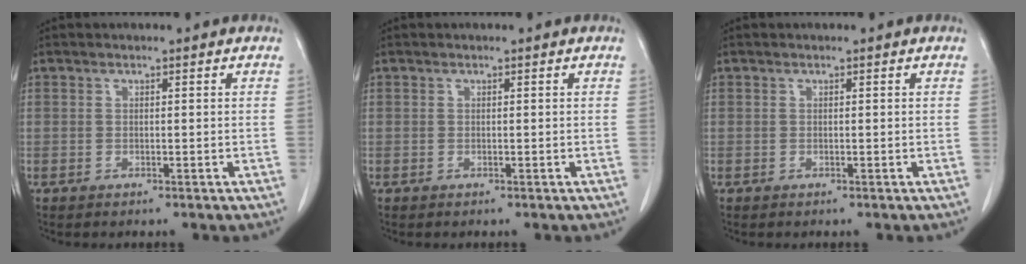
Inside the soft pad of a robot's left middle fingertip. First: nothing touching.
{"total": 0.0}
{"total": 0.0}